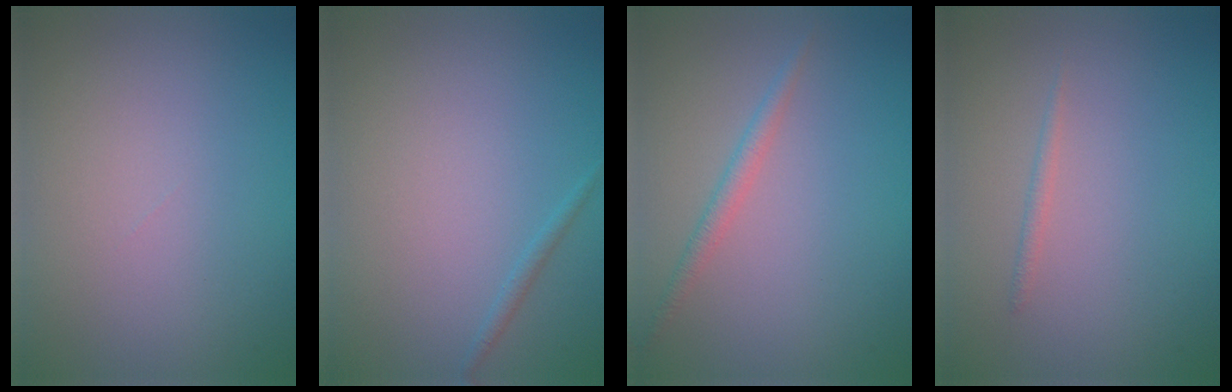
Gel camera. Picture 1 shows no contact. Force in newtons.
{"total": 0.6, "press": 0.6, "slide": 0.1}
{"total": 1.5, "press": 1.5, "slide": 0.1}
{"total": 0.7, "press": 0.7, "slide": 0.1}